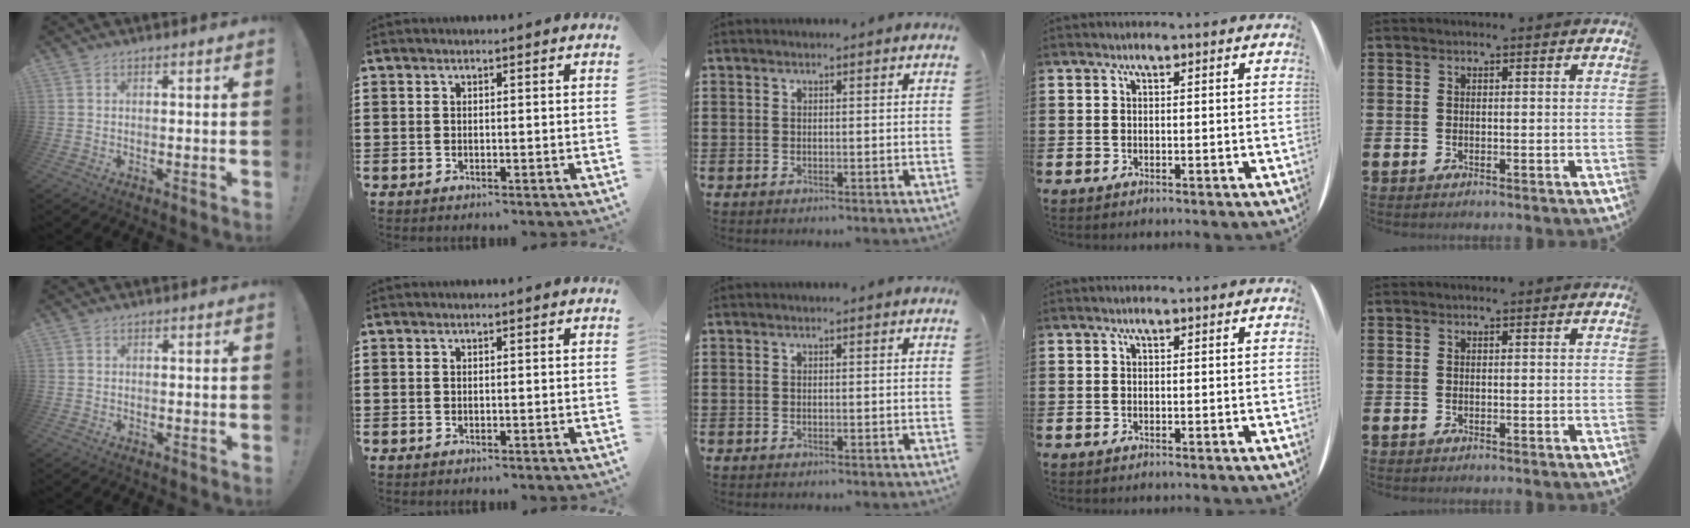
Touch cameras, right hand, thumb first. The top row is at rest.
{"thumb": {"total": 0.8, "force": [-0.1, 0.7, -0.4], "torque": [0.009, 0.001, -0.003]}}